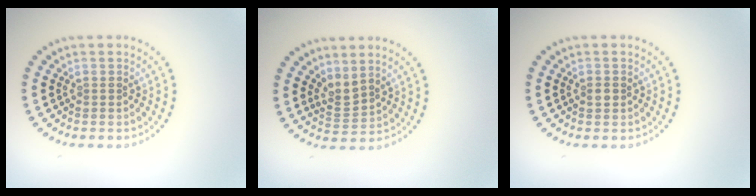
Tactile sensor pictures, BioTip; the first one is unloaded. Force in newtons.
{"total": 2.0, "press": 1.3, "slide": 1.5}
{"total": 1.0, "press": 1.0, "slide": 0.1}